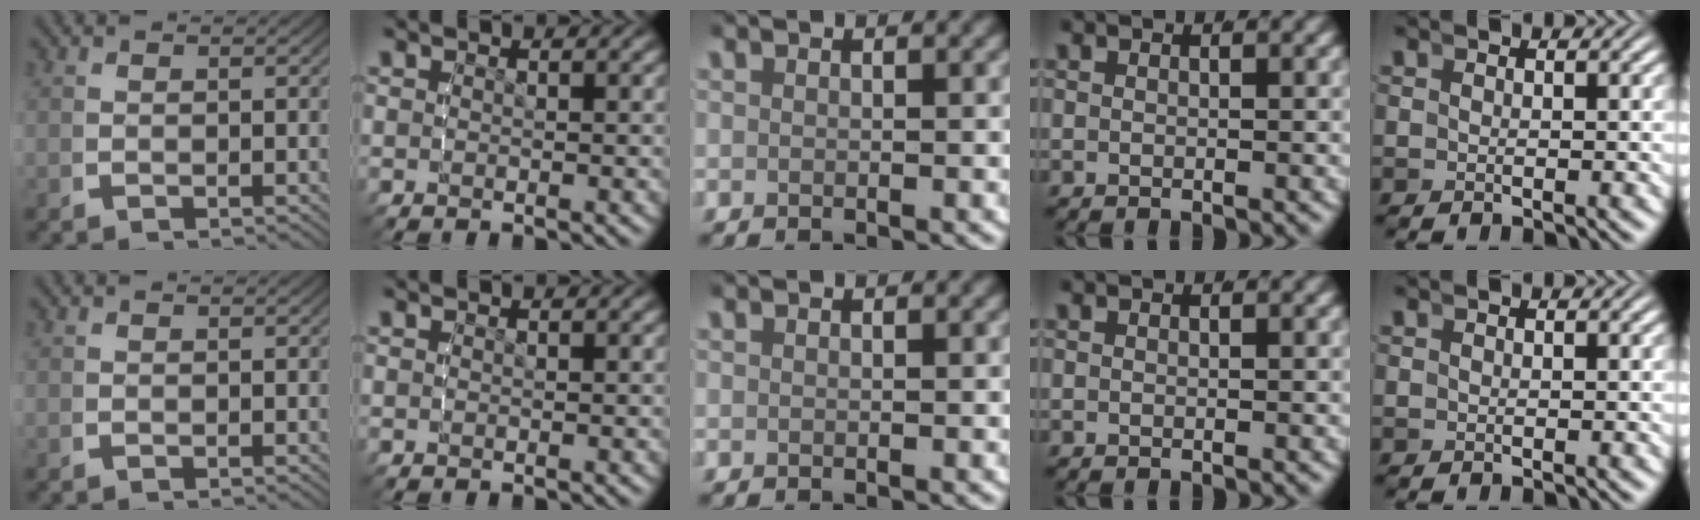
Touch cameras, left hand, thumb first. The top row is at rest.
{}